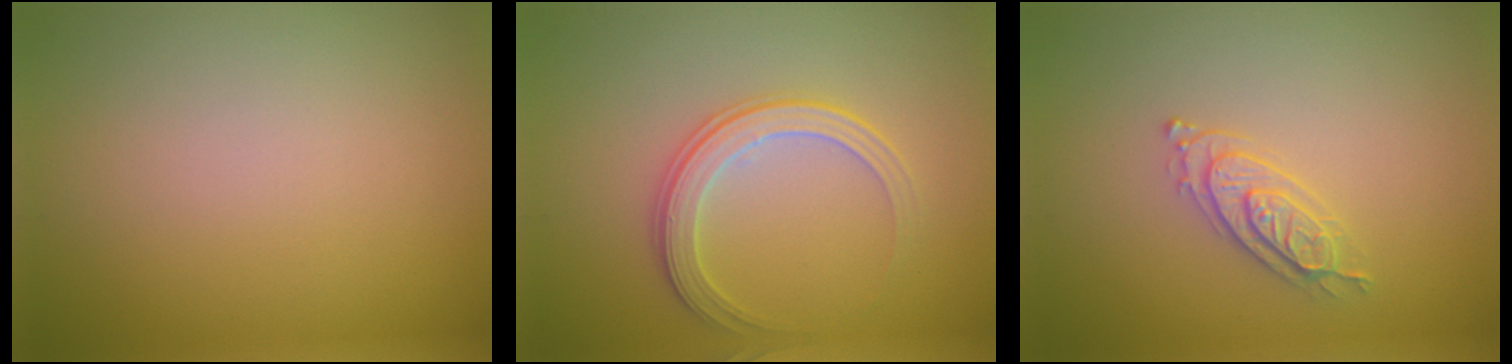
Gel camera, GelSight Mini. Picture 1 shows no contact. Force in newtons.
{"total": 3.0, "press": 2.8, "slide": 0.9}
{"total": 2.2, "press": 2.2, "slide": 0.3}